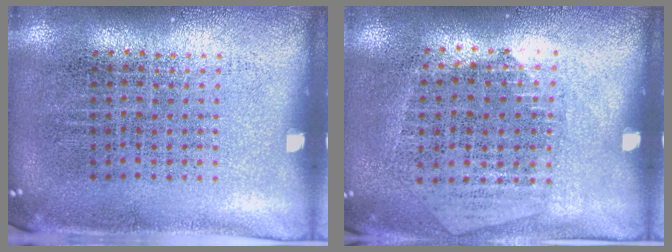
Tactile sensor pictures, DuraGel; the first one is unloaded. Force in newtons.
{"total": 1.2, "press": 1.1, "slide": 0.5}